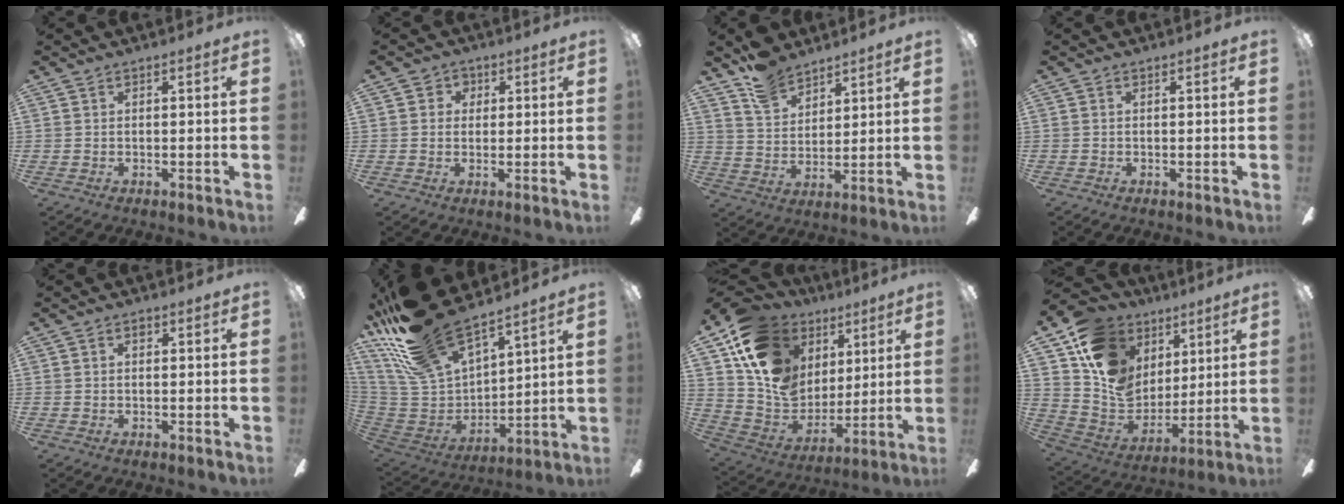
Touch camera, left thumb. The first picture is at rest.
{"total": 3.0, "force": [0.8, 2.8, 0.6], "torque": [-0.003, 0.007, 0.010]}
{"total": 9.3, "force": [7.7, 4.5, 2.7], "torque": [-0.058, -0.039, 0.147]}
{"total": 0.0}
{"total": 0.9, "force": [0.3, 0.6, 0.6], "torque": [-0.011, 0.004, 0.006]}
{"total": 21.9, "force": [17.8, 7.3, 10.4], "torque": [-0.237, -0.115, 0.323]}
{"total": 17.7, "force": [7.8, 13.7, 8.1], "torque": [-0.159, -0.031, 0.154]}
{"total": 16.7, "force": [7.5, 13.1, 7.1], "torque": [-0.140, -0.033, 0.148]}